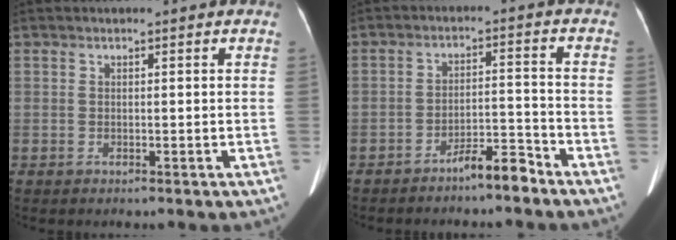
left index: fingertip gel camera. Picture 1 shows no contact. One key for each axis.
{"total": 5.3, "fx": -4.6, "fy": 0.3, "fz": 2.7, "tx": -0.041, "ty": -0.002, "tz": -0.080}